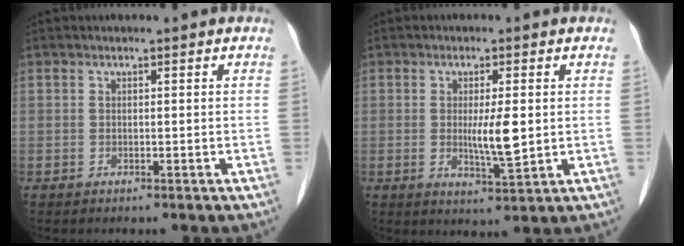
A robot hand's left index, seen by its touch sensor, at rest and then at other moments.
{"total": 5.1, "force": [0.2, 0.9, 5.0], "torque": [-0.088, -0.009, 0.006]}